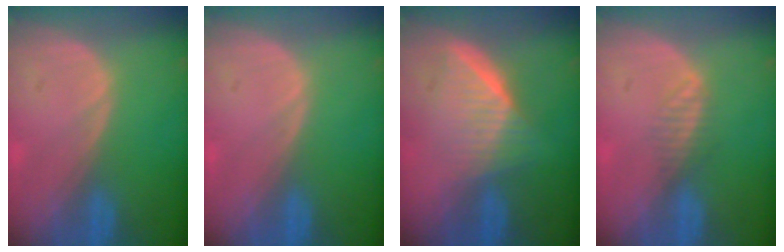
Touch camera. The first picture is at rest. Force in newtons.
{"total": 0.0}
{"total": 6.8, "press": 6.1, "slide": 3.1}
{"total": 2.0, "press": 1.8, "slide": 0.8}